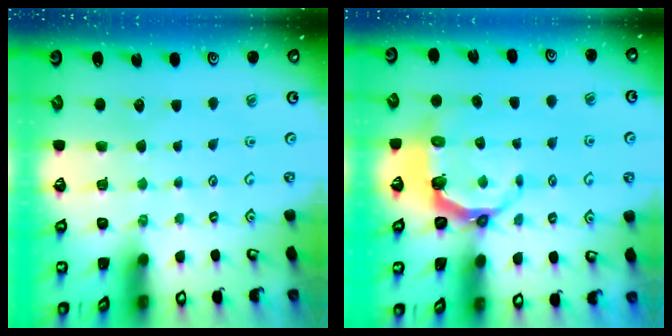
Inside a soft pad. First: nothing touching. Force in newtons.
{"total": 5.4, "press": 4.1, "slide": 3.5}